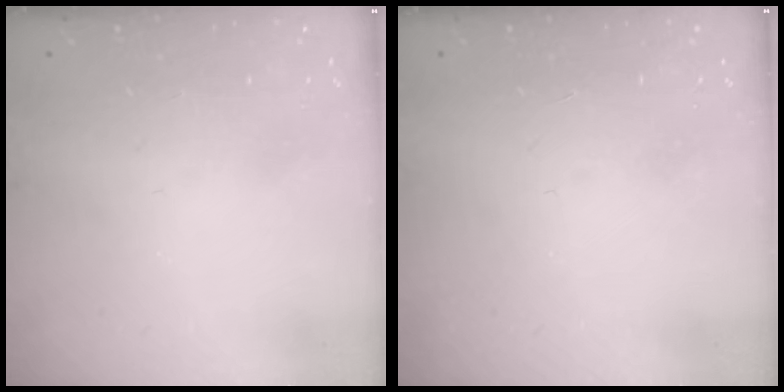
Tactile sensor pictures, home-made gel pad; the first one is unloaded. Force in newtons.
{"total": 1.6, "press": 1.6, "slide": 0.1}